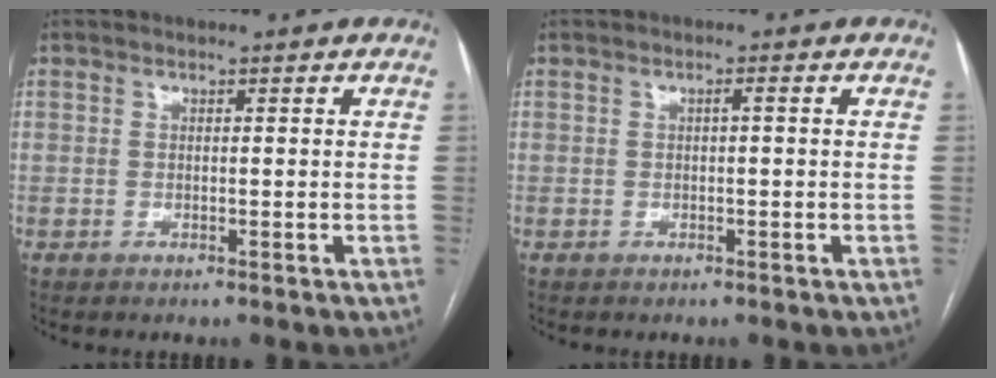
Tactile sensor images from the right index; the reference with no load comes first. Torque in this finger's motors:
{"motor_torque": [0.20, 0.05, 0.04, 0.01]}